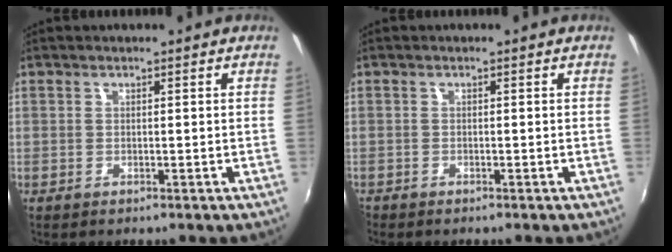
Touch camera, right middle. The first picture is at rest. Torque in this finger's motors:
{"motor_torque": [0.03, -0.05, -0.03, 0.02]}